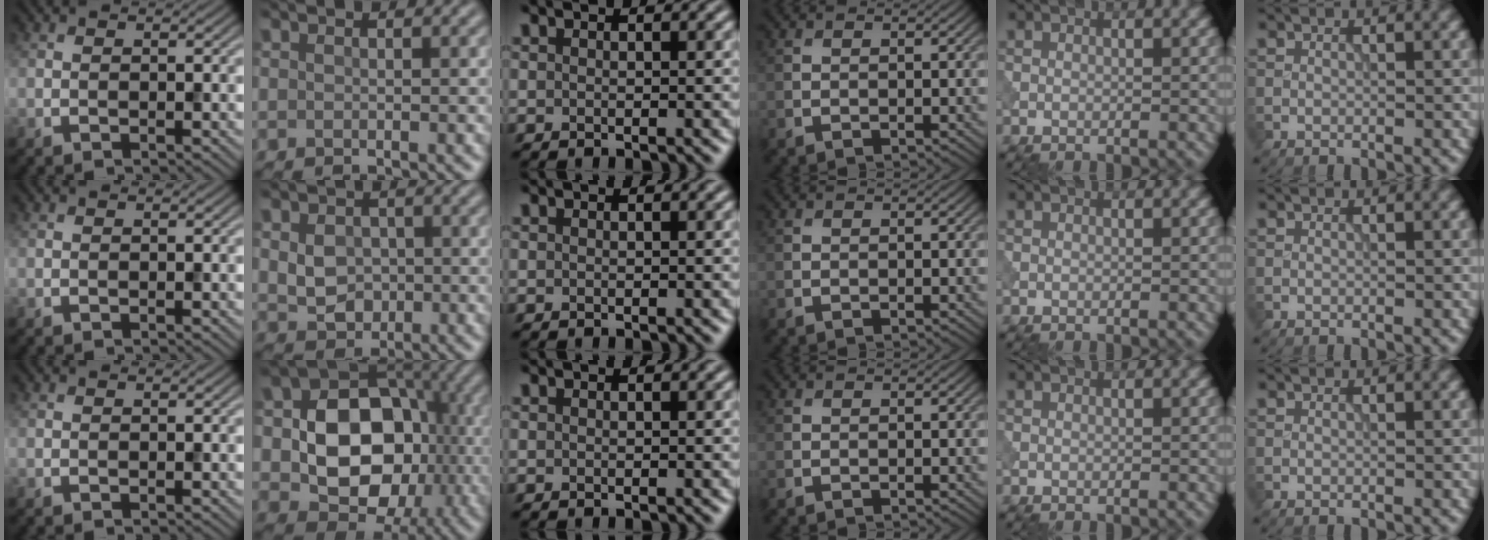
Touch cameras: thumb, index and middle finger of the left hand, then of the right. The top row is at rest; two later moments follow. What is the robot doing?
{"motion": "press", "object": "tv remote"}